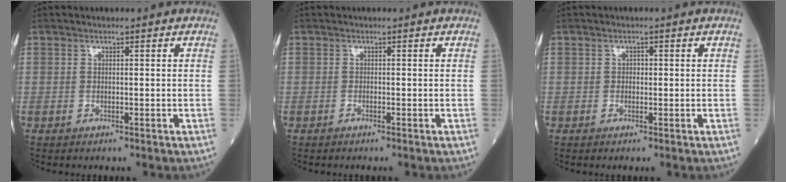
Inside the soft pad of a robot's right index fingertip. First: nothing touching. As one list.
[{"total": 0.7, "force": [-0.5, 0.1, 0.5], "torque": [-0.010, 0.000, -0.010]}, {"total": 0.8, "force": [0.1, 0.6, 0.6], "torque": [-0.009, 0.002, -0.001]}]